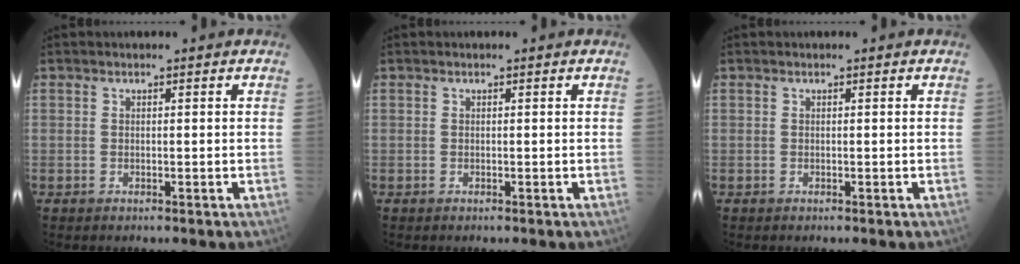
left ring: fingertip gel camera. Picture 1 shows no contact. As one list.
[{"total": 0.0}, {"total": 0.0}]